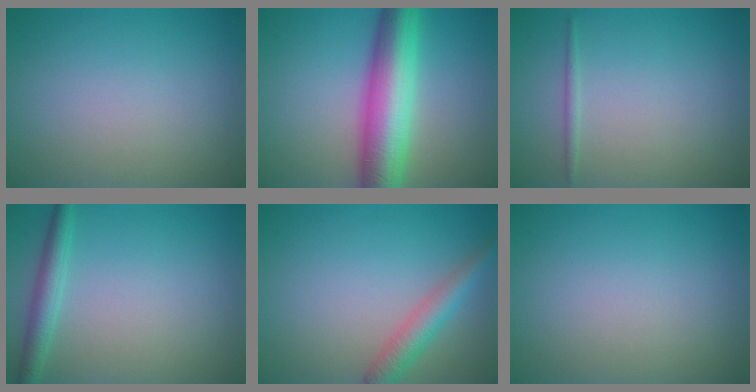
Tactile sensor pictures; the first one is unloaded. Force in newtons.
{"total": 9.0, "press": 9.0, "slide": 0.1}
{"total": 0.7, "press": 0.7, "slide": 0.0}
{"total": 2.5, "press": 2.5, "slide": 0.1}
{"total": 3.1, "press": 3.1, "slide": 0.1}
{"total": 0.0}